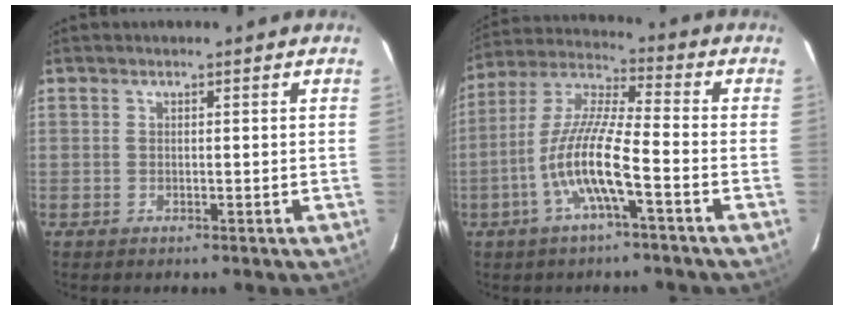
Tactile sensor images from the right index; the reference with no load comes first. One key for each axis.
{"total": 11.6, "fx": -4.6, "fy": 1.1, "fz": 10.5, "tx": -0.218, "ty": 0.001, "tz": -0.092}